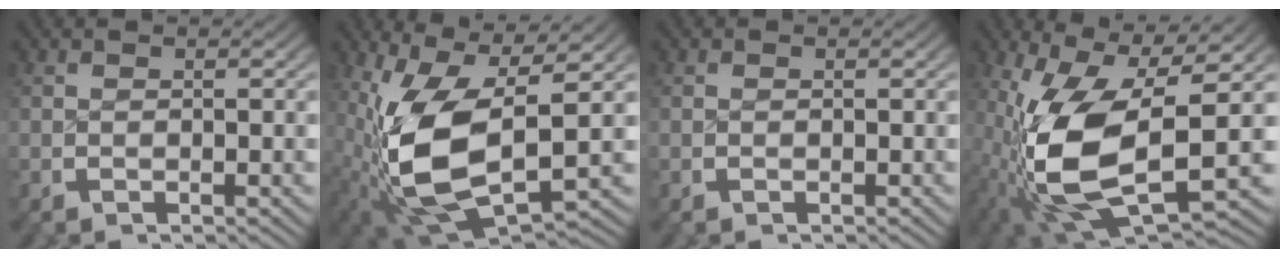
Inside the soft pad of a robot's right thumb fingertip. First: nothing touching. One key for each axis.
{"total": 12.1, "fx": -0.4, "fy": 7.8, "fz": 9.2, "tx": -0.218, "ty": -0.063, "tz": 0.025}
{"total": 1.1, "fx": -0.2, "fy": -0.1, "fz": -1.1, "tx": 0.013, "ty": -0.009, "tz": 0.000}
{"total": 13.5, "fx": -1.3, "fy": 8.2, "fz": 10.6, "tx": -0.242, "ty": -0.070, "tz": 0.014}